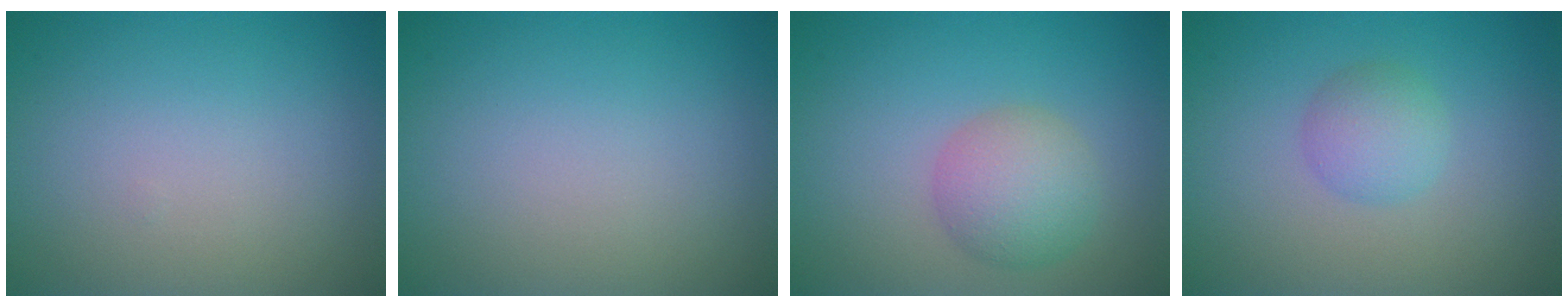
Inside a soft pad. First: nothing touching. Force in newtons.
{"total": 0.0}
{"total": 3.9, "press": 3.9, "slide": 0.1}
{"total": 2.3, "press": 2.3, "slide": 0.1}